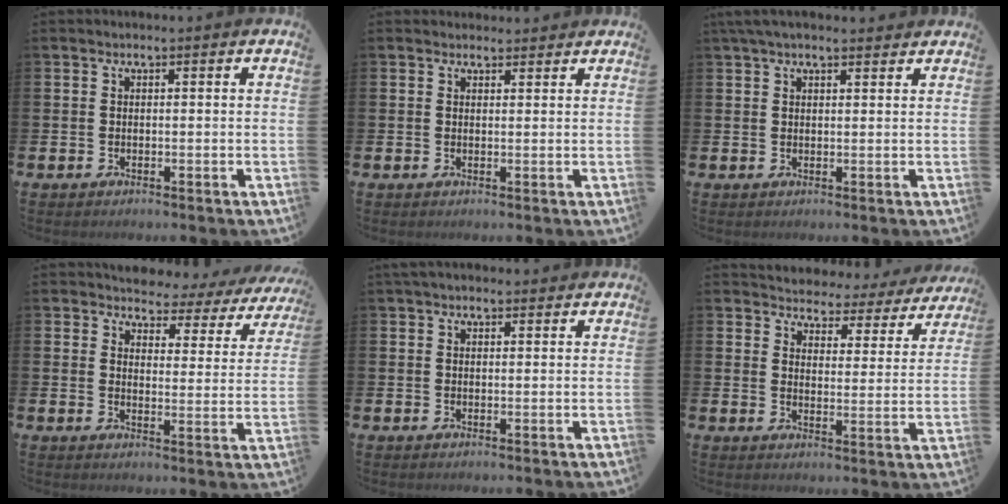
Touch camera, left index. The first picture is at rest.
{"total": 1.6, "force": [1.5, 0.6, -0.1], "torque": [0.009, -0.003, 0.025]}
{"total": 3.1, "force": [2.6, 0.8, 1.5], "torque": [-0.032, -0.001, 0.048]}
{"total": 3.0, "force": [2.6, 1.3, 0.0], "torque": [-0.013, -0.033, 0.036]}
{"total": 1.8, "force": [1.6, 0.7, 0.5], "torque": [-0.003, 0.002, 0.027]}
{"total": 3.5, "force": [3.4, 1.0, 0.0], "torque": [-0.016, -0.039, 0.050]}